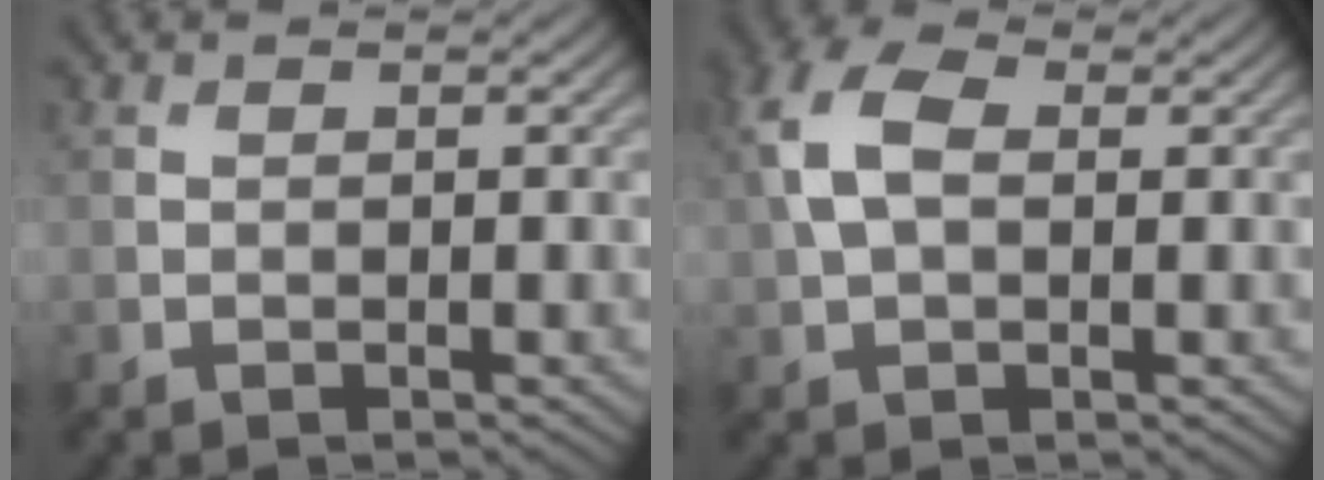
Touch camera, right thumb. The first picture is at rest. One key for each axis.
{"total": 7.0, "fx": 1.5, "fy": 4.2, "fz": 5.4, "tx": -0.135, "ty": 0.016, "tz": 0.017}